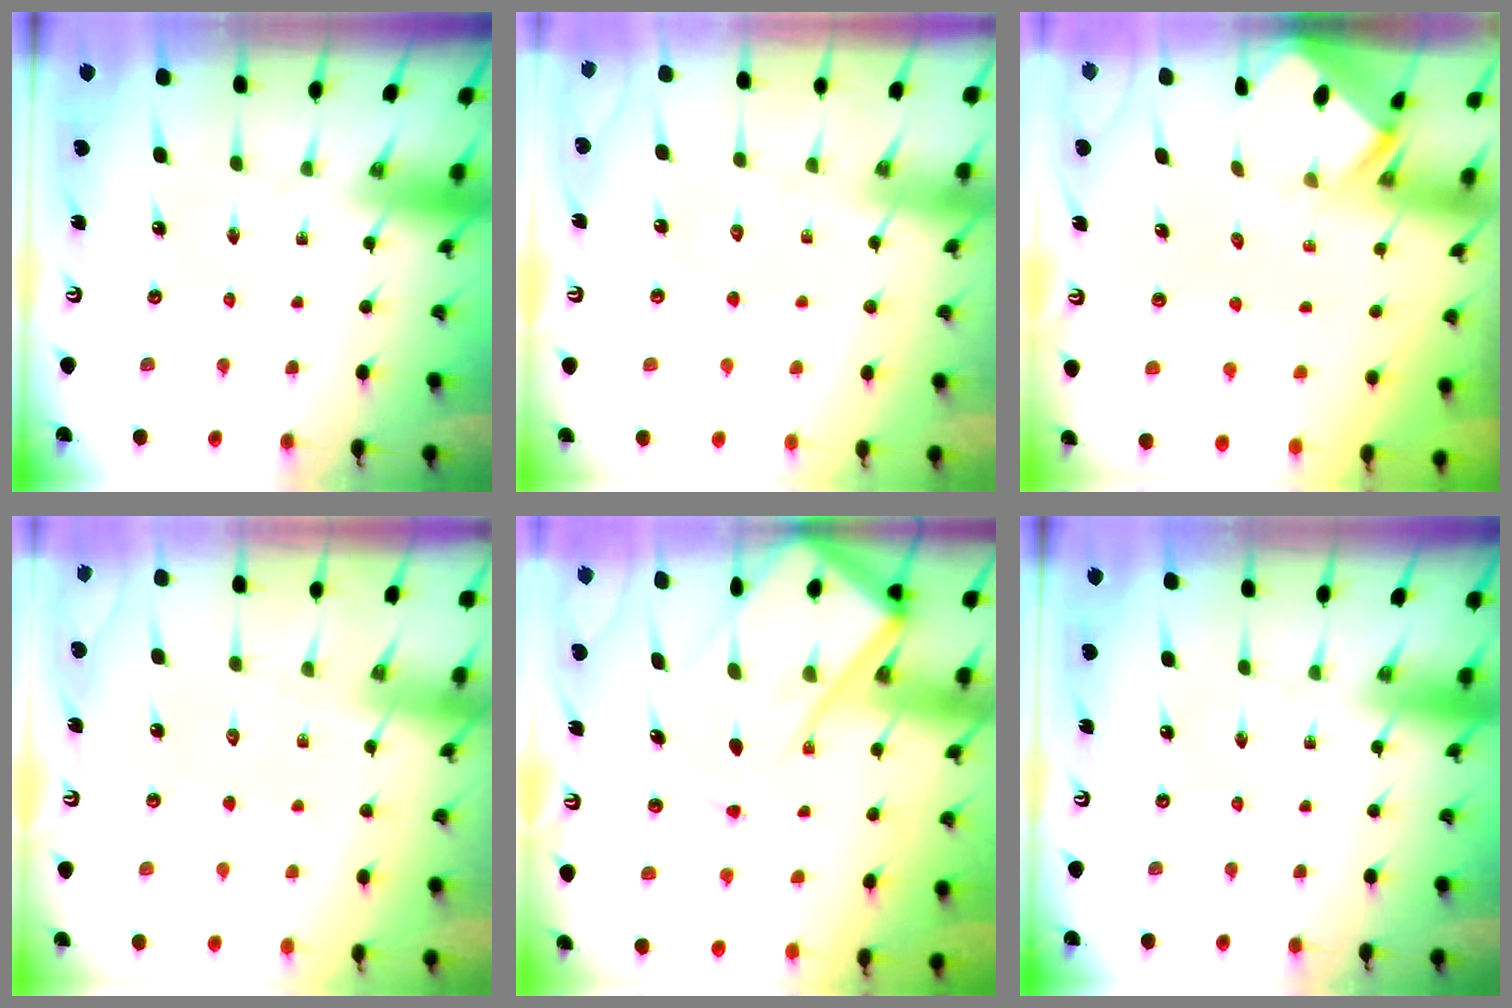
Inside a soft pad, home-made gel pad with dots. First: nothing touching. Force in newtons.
{"total": 3.9, "press": 3.9, "slide": 0.4}
{"total": 2.7, "press": 2.7, "slide": 0.2}
{"total": 5.4, "press": 5.3, "slide": 0.6}
{"total": 16.0, "press": 15.9, "slide": 1.5}
{"total": 0.0}